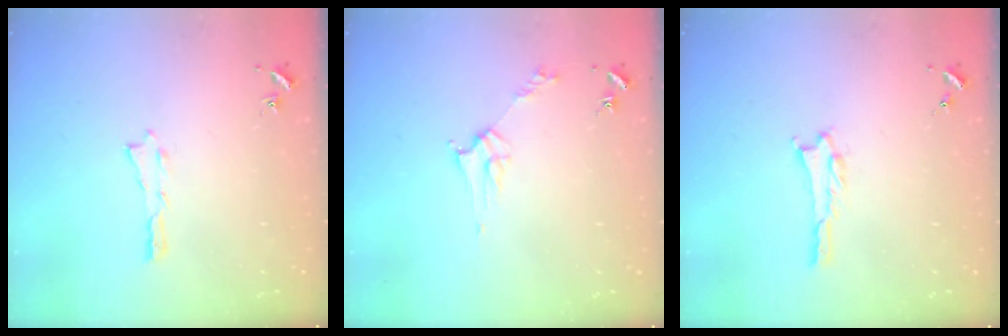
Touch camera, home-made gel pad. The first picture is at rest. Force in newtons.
{"total": 2.8, "press": 2.8, "slide": 0.3}
{"total": 0.5, "press": 0.5, "slide": 0.1}